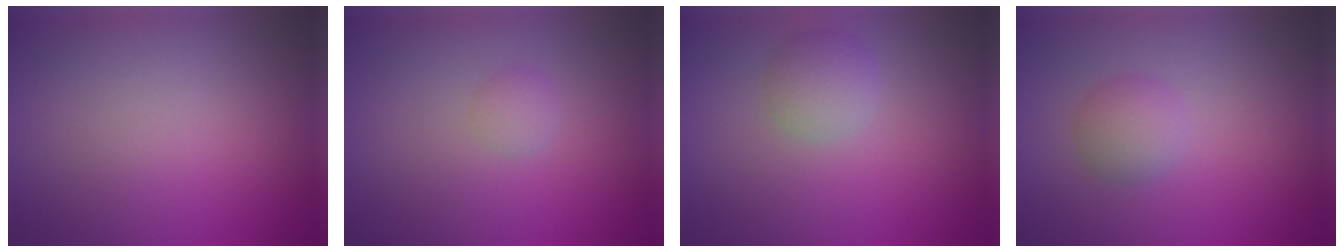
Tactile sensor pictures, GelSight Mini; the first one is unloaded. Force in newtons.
{"total": 1.0, "press": 1.0, "slide": 0.0}
{"total": 2.3, "press": 2.3, "slide": 0.2}
{"total": 2.0, "press": 2.0, "slide": 0.0}